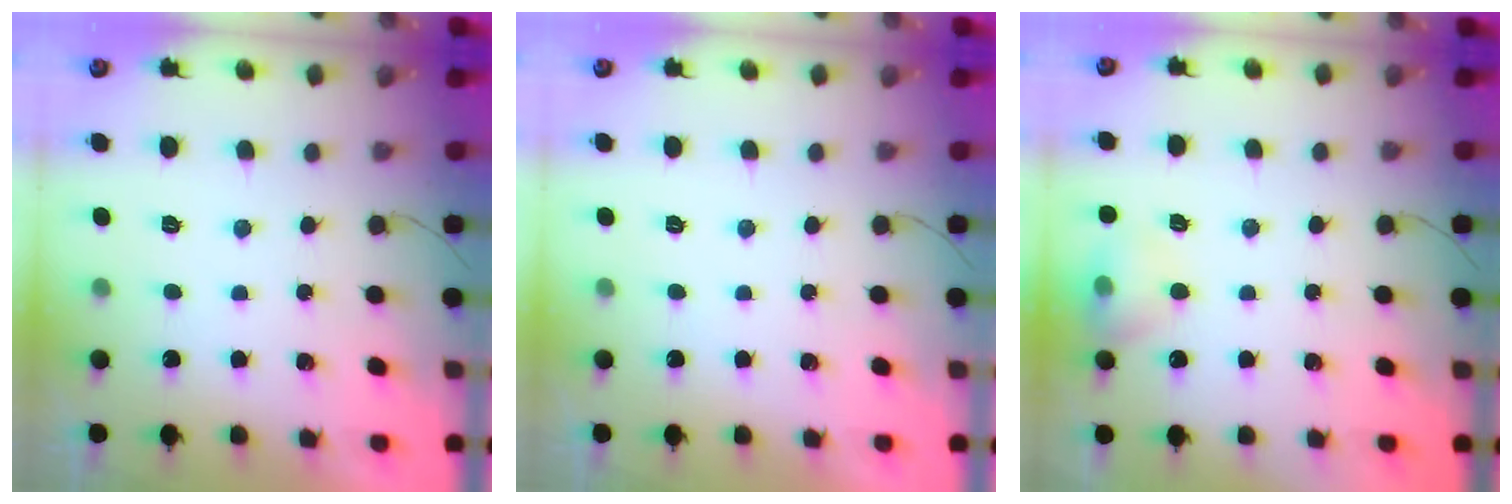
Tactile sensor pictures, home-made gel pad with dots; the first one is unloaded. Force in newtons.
{"total": 0.0}
{"total": 8.1, "press": 8.0, "slide": 1.5}